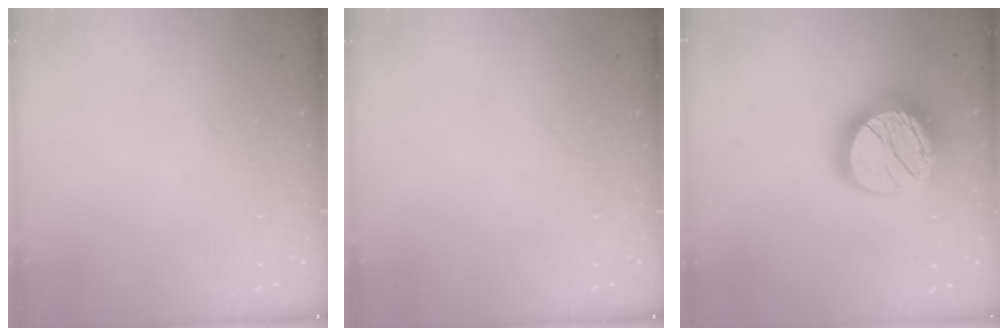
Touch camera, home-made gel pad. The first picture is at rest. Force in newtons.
{"total": 0.0}
{"total": 17.3, "press": 17.3, "slide": 1.1}